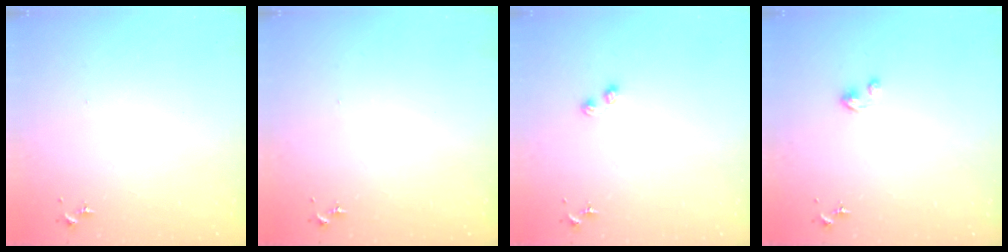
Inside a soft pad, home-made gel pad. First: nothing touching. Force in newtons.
{"total": 1.3, "press": 1.0, "slide": 0.9}
{"total": 3.9, "press": 3.9, "slide": 0.5}
{"total": 2.2, "press": 2.2, "slide": 0.2}